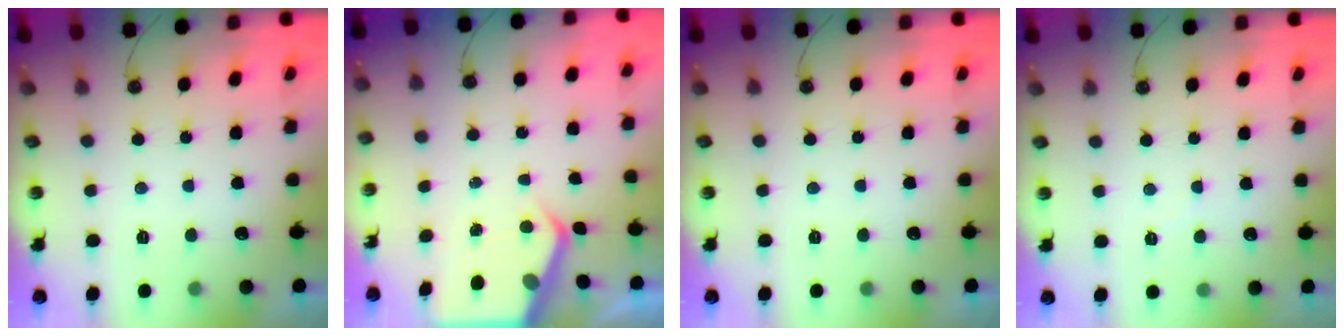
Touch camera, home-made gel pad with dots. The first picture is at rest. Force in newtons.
{"total": 4.4, "press": 4.4, "slide": 0.4}
{"total": 0.0}
{"total": 2.8, "press": 2.8, "slide": 0.5}